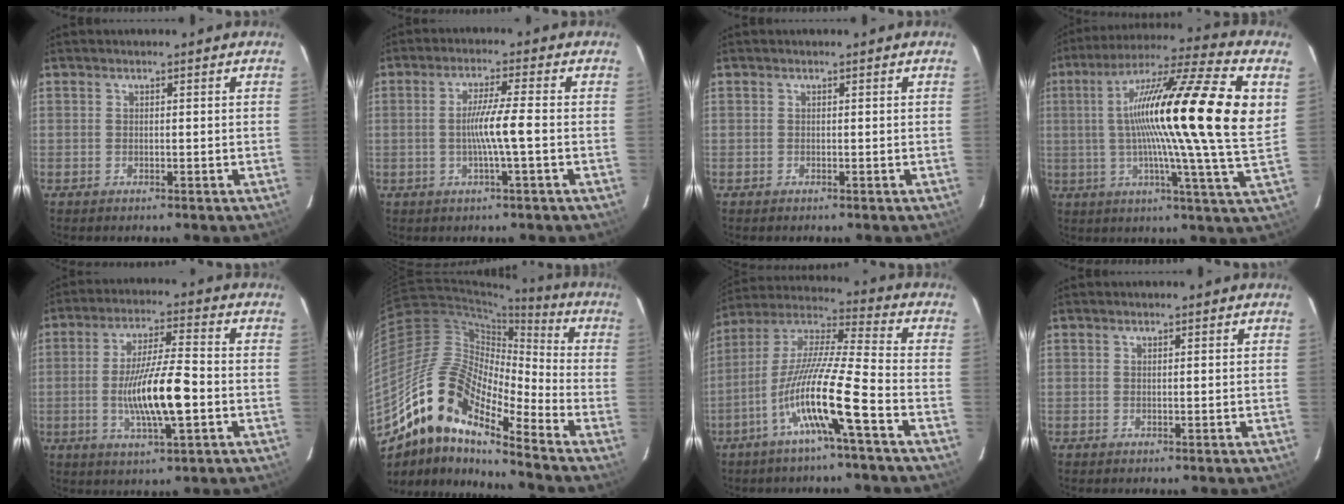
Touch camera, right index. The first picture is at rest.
{"total": 6.3, "force": [-1.0, -0.3, 6.2], "torque": [-0.116, 0.001, -0.017]}
{"total": 0.0}
{"total": 27.0, "force": [4.2, 0.5, 26.7], "torque": [-0.418, 0.023, 0.046]}
{"total": 12.6, "force": [-2.3, 1.9, 12.2], "torque": [-0.230, -0.001, -0.038]}
{"total": 20.4, "force": [-13.1, 6.3, 14.2], "torque": [-0.277, 0.021, -0.236]}
{"total": 15.6, "force": [-6.6, 0.2, 14.1], "torque": [-0.284, 0.001, -0.128]}
{"total": 0.7, "force": [0.2, 0.3, 0.7], "torque": [-0.018, 0.000, 0.003]}